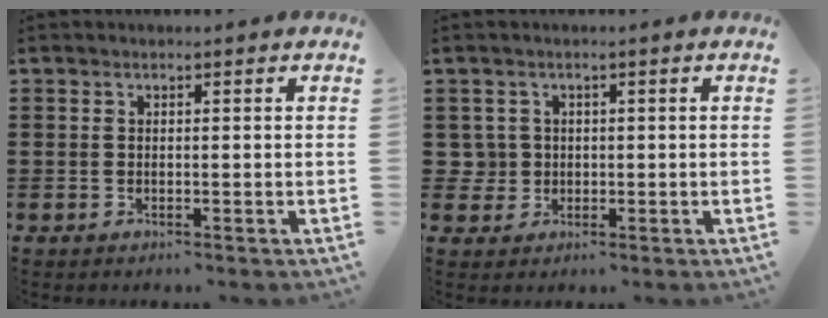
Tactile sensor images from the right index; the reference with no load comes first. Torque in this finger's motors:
{"motor_torque": [-0.16, 0.22, 0.00, -0.04]}